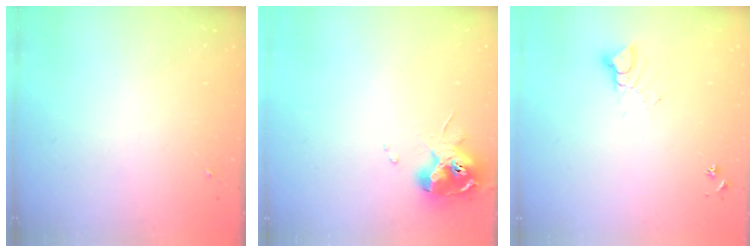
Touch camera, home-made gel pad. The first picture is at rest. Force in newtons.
{"total": 11.0, "press": 10.9, "slide": 1.3}
{"total": 6.0, "press": 6.0, "slide": 0.4}